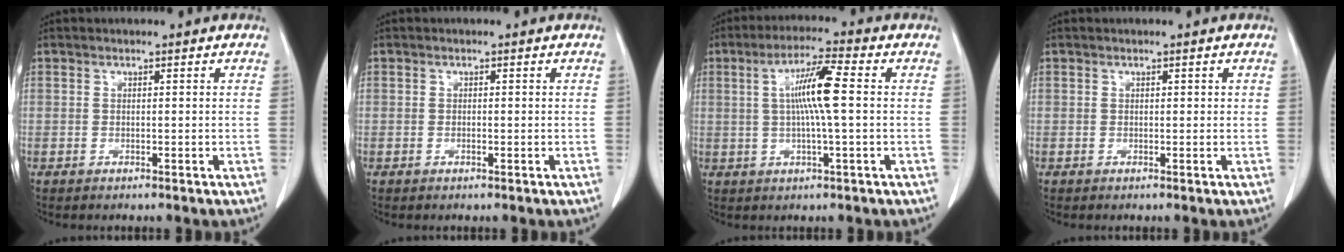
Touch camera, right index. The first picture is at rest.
{"total": 0.5, "force": [-0.2, 0.1, 0.5], "torque": [-0.011, -0.001, -0.002]}
{"total": 8.0, "force": [0.8, -0.1, 7.9], "torque": [-0.149, 0.005, 0.012]}
{"total": 0.6, "force": [0.2, 0.4, 0.4], "torque": [-0.005, 0.004, 0.004]}